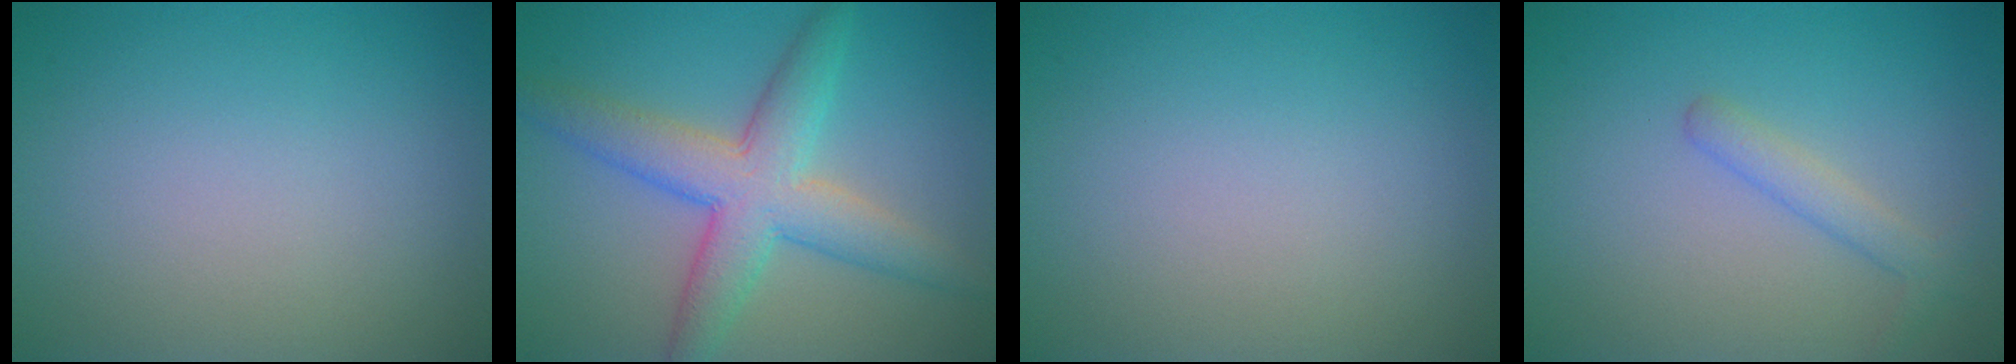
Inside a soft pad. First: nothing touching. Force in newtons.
{"total": 6.4, "press": 6.3, "slide": 0.0}
{"total": 0.0}
{"total": 1.9, "press": 1.9, "slide": 0.0}